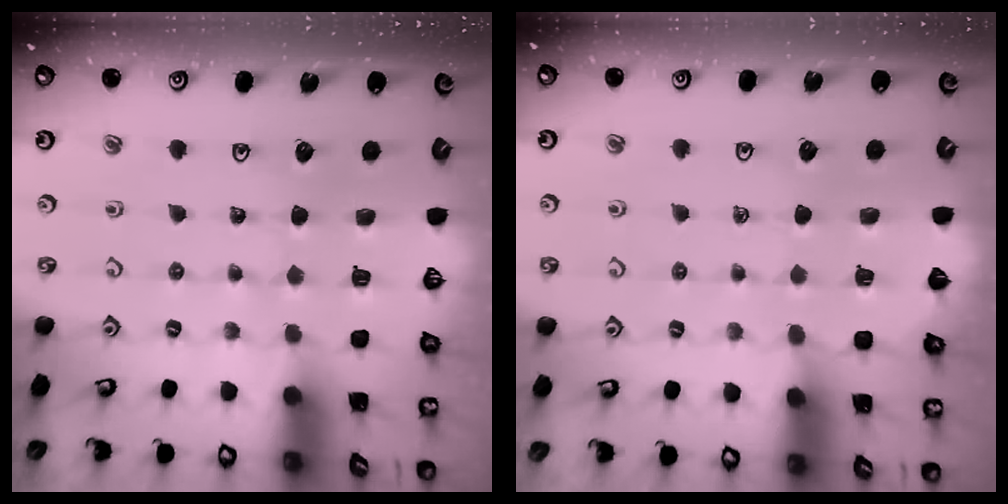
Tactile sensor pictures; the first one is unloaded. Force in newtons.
{"total": 2.5, "press": 2.5, "slide": 0.3}